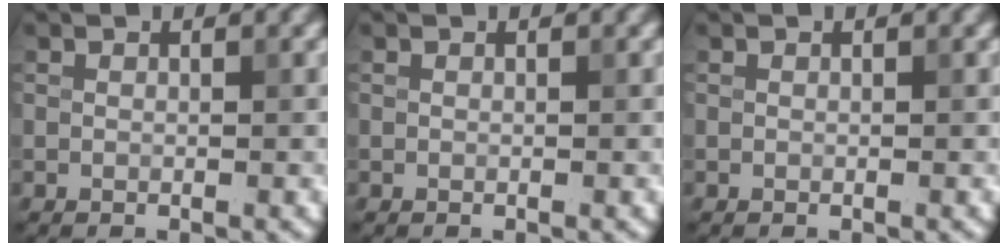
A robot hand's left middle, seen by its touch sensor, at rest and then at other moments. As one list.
[{"total": 0.0}, {"total": 0.0}]